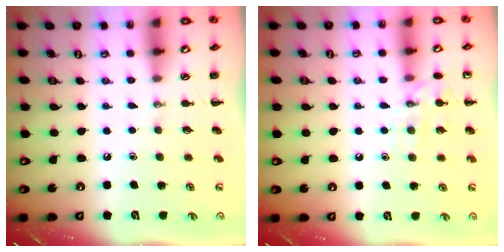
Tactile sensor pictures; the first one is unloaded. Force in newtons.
{"total": 9.2, "press": 9.1, "slide": 1.2}